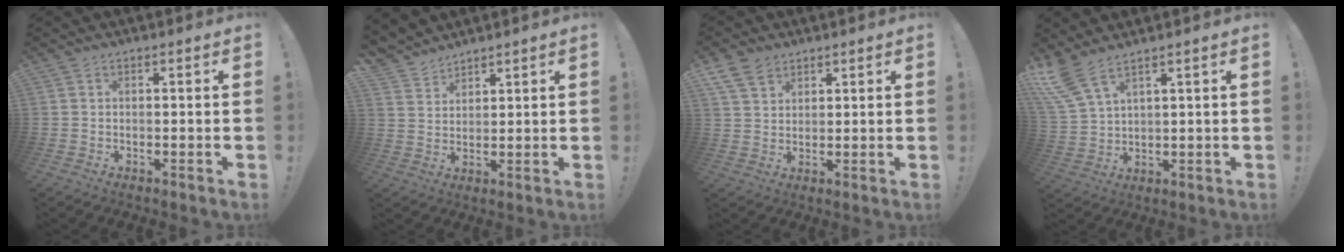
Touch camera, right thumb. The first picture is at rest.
{"total": 5.7, "force": [5.1, 2.4, 1.0], "torque": [-0.021, -0.036, 0.099]}
{"total": 7.0, "force": [4.6, 4.5, 2.6], "torque": [-0.043, -0.020, 0.092]}
{"total": 7.9, "force": [5.8, 2.1, 4.9], "torque": [-0.112, -0.028, 0.113]}